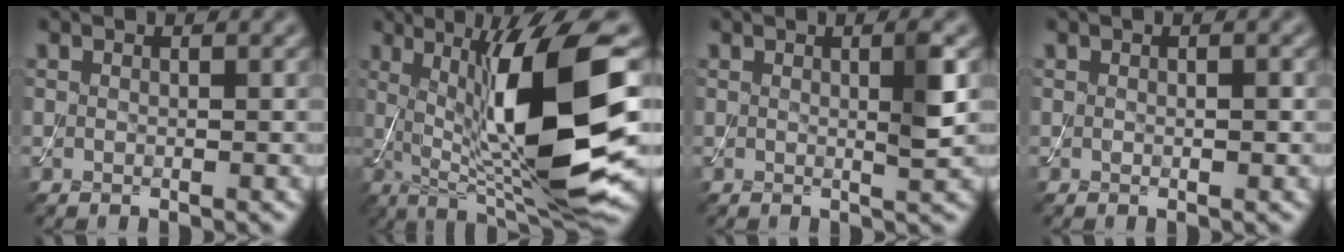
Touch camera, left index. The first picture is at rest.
{"total": 13.2, "force": [0.8, 2.8, 12.9], "torque": [-0.197, -0.002, 0.020]}
{"total": 2.1, "force": [0.4, 0.2, 2.1], "torque": [-0.028, -0.001, 0.001]}
{"total": 0.8, "force": [0.0, 0.4, 0.7], "torque": [-0.012, -0.001, 0.000]}